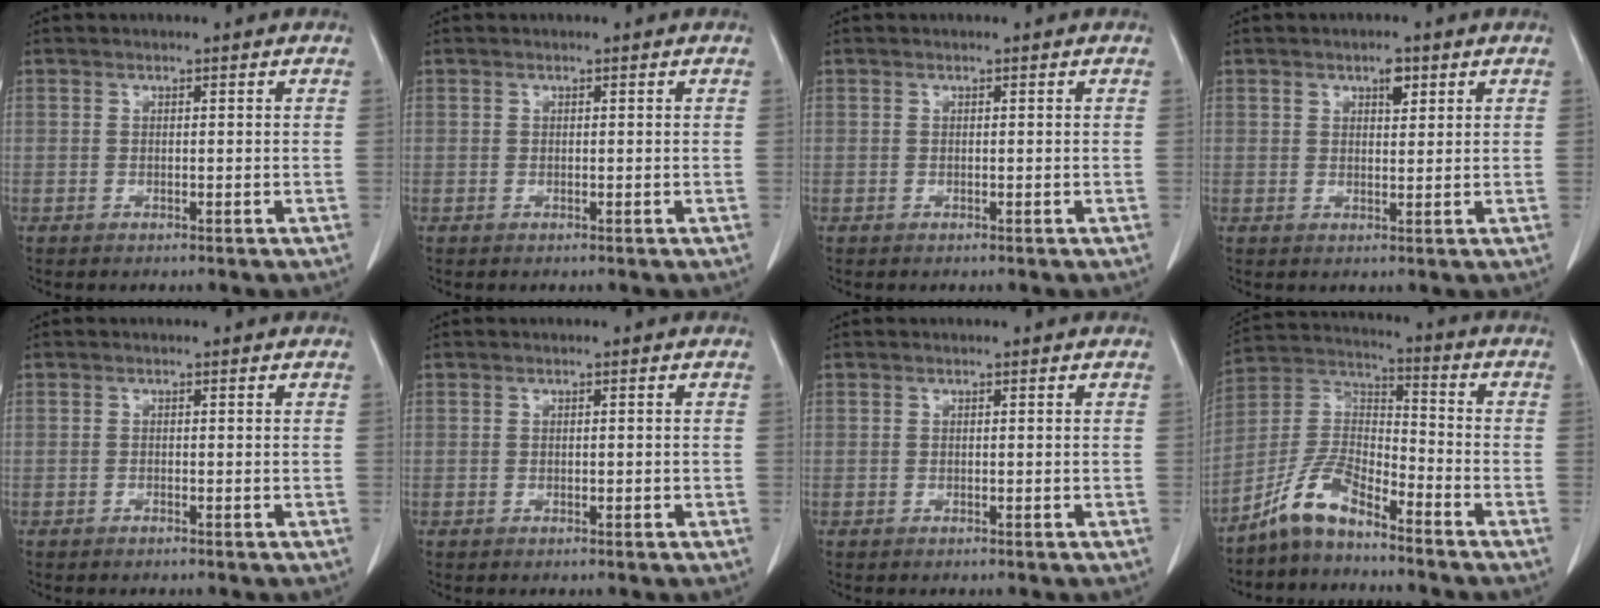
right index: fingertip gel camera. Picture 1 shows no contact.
{"total": 0.0}
{"total": 0.0}
{"total": 2.6, "force": [1.4, 1.1, 1.8], "torque": [-0.027, 0.001, 0.024]}
{"total": 0.0}
{"total": 0.6, "force": [-0.1, 0.3, 0.5], "torque": [-0.011, -0.001, 0.001]}
{"total": 0.0}
{"total": 8.9, "force": [-7.2, 2.6, 4.5], "torque": [-0.104, 0.021, -0.143]}